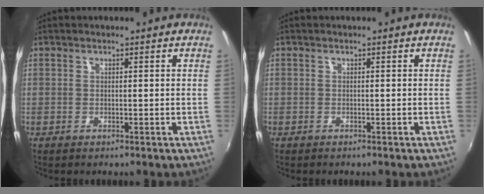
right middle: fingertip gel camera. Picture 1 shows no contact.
{"total": 0.5, "force": [-0.4, 0.4, 0.0], "torque": [0.000, 0.000, -0.008]}